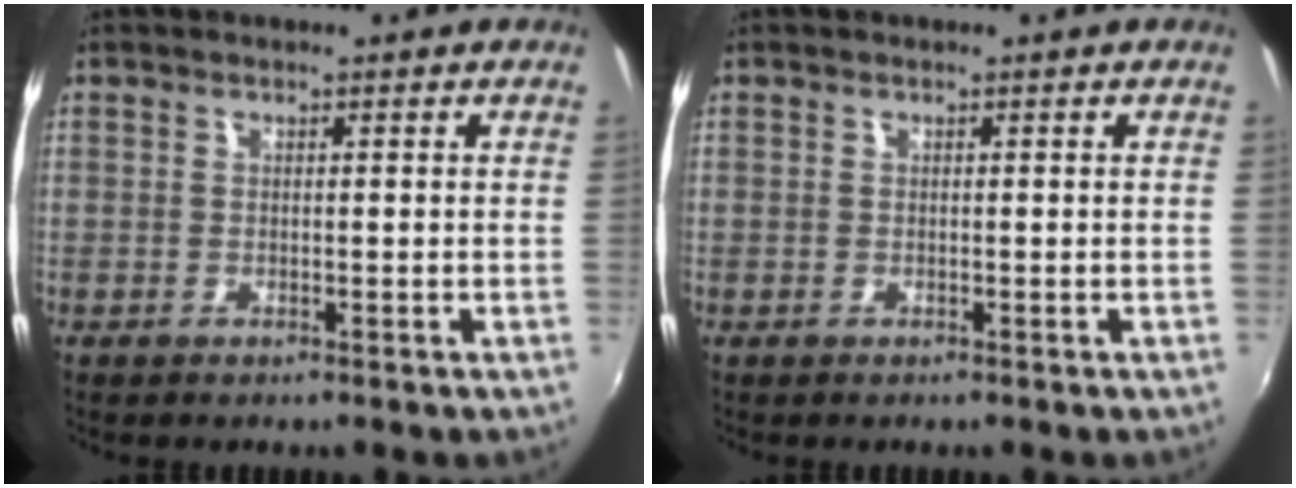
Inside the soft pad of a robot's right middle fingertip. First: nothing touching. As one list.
[{"total": 0.0}]